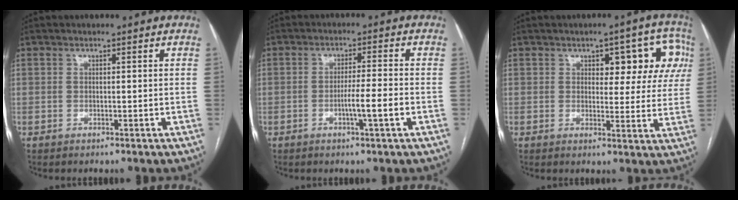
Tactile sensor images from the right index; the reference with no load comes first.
{"total": 4.8, "force": [-1.6, -0.3, 4.5], "torque": [-0.074, -0.004, -0.029]}
{"total": 9.2, "force": [3.3, 4.4, 7.3], "torque": [-0.062, 0.028, 0.036]}